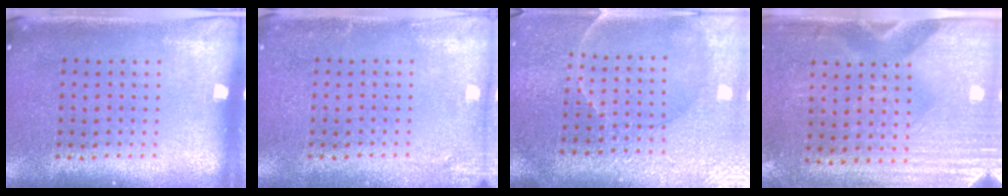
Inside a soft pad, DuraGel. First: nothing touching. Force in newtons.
{"total": 1.8, "press": 1.8, "slide": 0.2}
{"total": 3.8, "press": 3.6, "slide": 1.3}
{"total": 3.0, "press": 2.6, "slide": 1.5}